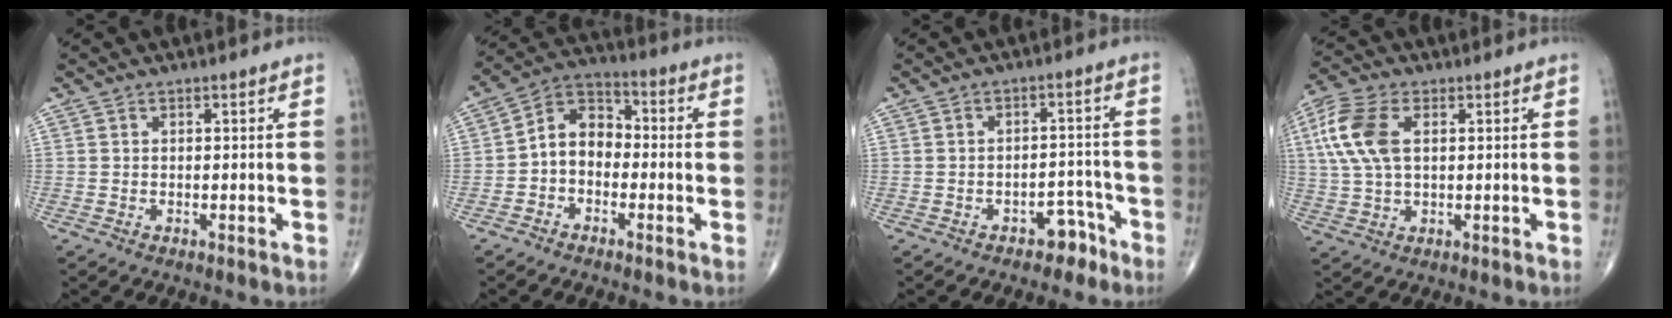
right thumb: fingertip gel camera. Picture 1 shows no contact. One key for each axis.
{"total": 8.1, "fx": -1.6, "fy": 6.1, "fz": 5.2, "tx": -0.061, "ty": 0.036, "tz": -0.048}
{"total": 4.6, "fx": -3.2, "fy": 2.7, "fz": 1.9, "tx": -0.008, "ty": 0.040, "tz": -0.042}
{"total": 11.0, "fx": 2.7, "fy": 6.0, "fz": 8.8, "tx": -0.210, "ty": 0.011, "tz": 0.052}